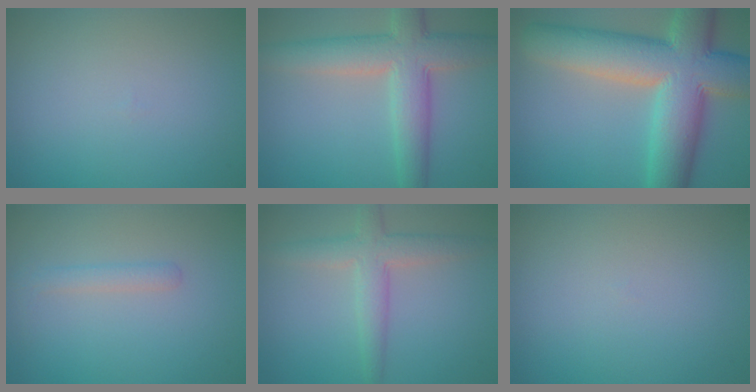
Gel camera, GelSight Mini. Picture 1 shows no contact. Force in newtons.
{"total": 6.9, "press": 6.9, "slide": 0.3}
{"total": 13.0, "press": 12.9, "slide": 1.0}
{"total": 1.4, "press": 1.4, "slide": 0.0}
{"total": 3.8, "press": 3.8, "slide": 0.2}
{"total": 0.0}